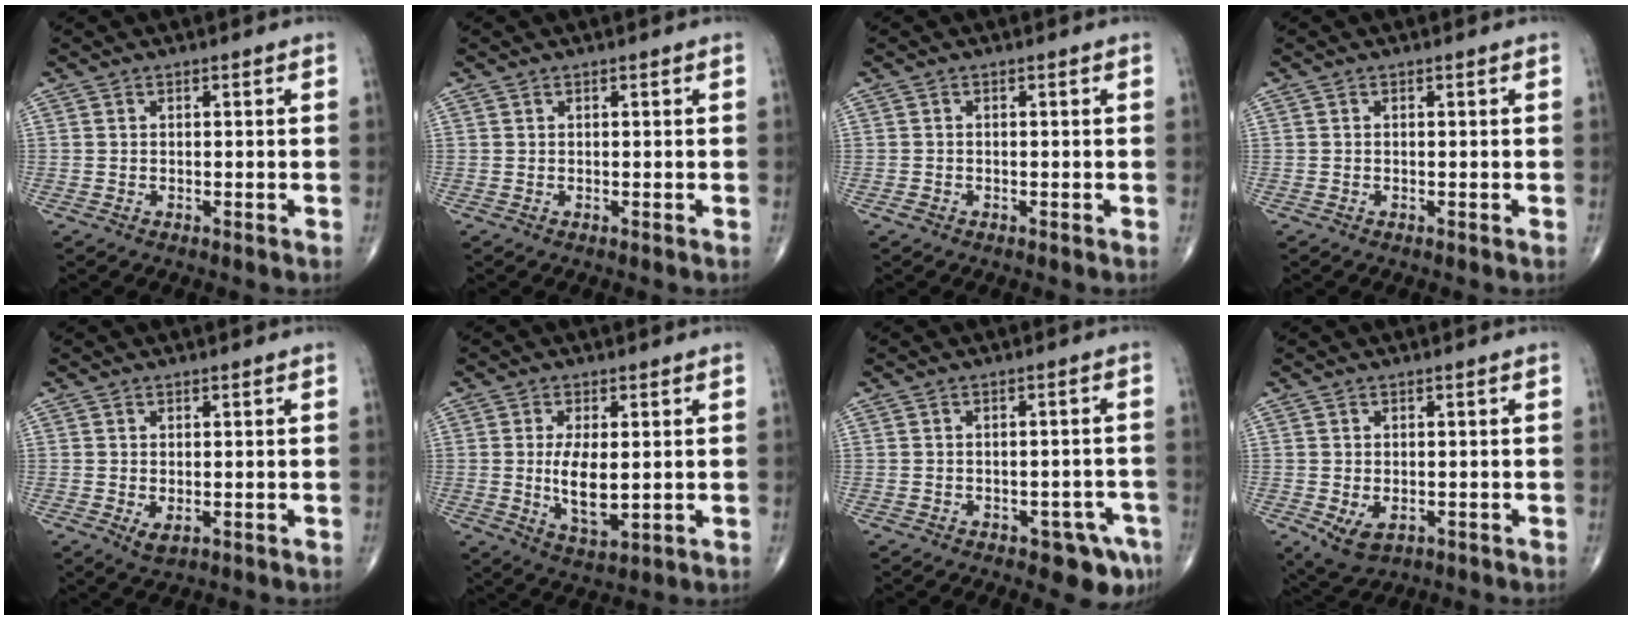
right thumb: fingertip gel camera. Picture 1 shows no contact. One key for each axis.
{"total": 0.0}
{"total": 0.6, "fx": -0.4, "fy": 0.4, "fz": 0.2, "tx": -0.005, "ty": 0.002, "tz": -0.007}
{"total": 0.0}
{"total": 2.1, "fx": -0.3, "fy": 1.1, "fz": 1.7, "tx": -0.028, "ty": -0.003, "tz": 0.002}
{"total": 7.9, "fx": 0.1, "fy": 3.3, "fz": 7.1, "tx": -0.126, "ty": -0.019, "tz": 0.012}
{"total": 6.0, "fx": -3.4, "fy": 2.8, "fz": 4.1, "tx": -0.030, "ty": 0.017, "tz": -0.036}
{"total": 4.9, "fx": -1.3, "fy": 3.1, "fz": 3.5, "tx": -0.059, "ty": -0.005, "tz": -0.007}